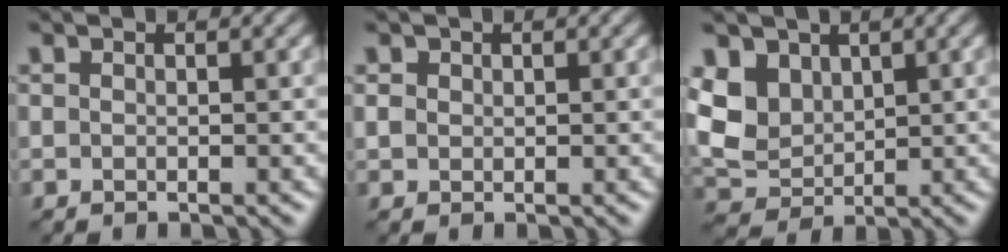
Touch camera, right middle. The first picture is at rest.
{"total": 0.9, "force": [0.4, 0.8, 0.2], "torque": [-0.005, -0.001, 0.007]}
{"total": 5.3, "force": [1.5, 4.1, 3.0], "torque": [-0.069, -0.001, 0.020]}